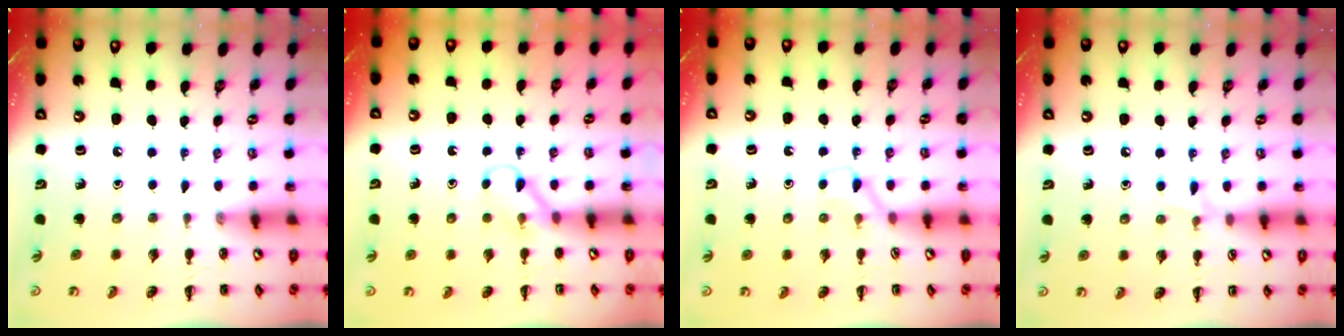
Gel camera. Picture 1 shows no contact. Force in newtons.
{"total": 4.1, "press": 4.0, "slide": 1.2}
{"total": 3.3, "press": 3.1, "slide": 1.2}
{"total": 4.8, "press": 4.5, "slide": 1.7}